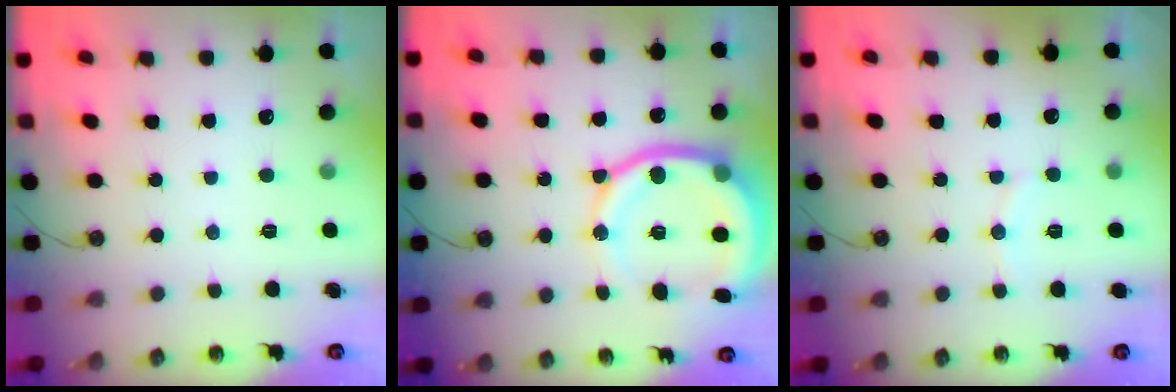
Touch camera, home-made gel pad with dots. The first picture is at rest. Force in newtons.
{"total": 16.3, "press": 16.1, "slide": 2.6}
{"total": 4.5, "press": 4.4, "slide": 1.0}